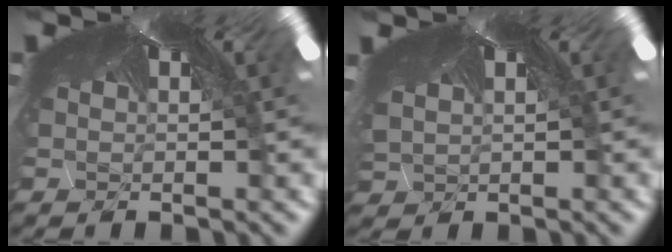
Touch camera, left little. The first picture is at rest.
{"total": 2.6, "force": [-2.0, -0.7, -1.6], "torque": [0.000, -0.023, -0.011]}